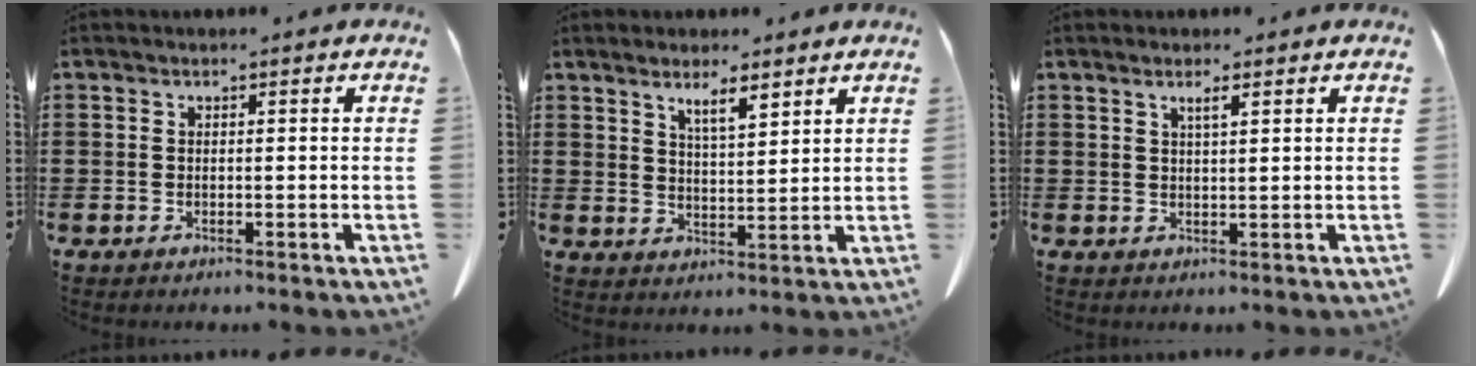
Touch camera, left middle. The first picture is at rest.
{"total": 4.1, "force": [3.4, 0.7, 2.2], "torque": [-0.041, -0.008, 0.059]}
{"total": 1.8, "force": [1.1, 0.3, 1.4], "torque": [-0.020, -0.001, 0.017]}